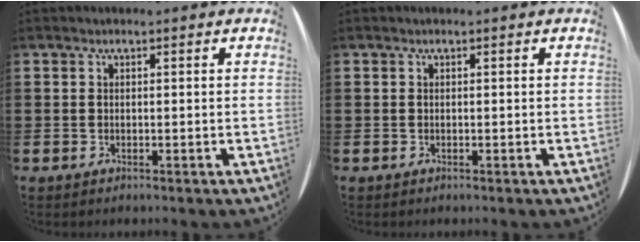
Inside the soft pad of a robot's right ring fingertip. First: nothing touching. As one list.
[{"total": 0.0}]